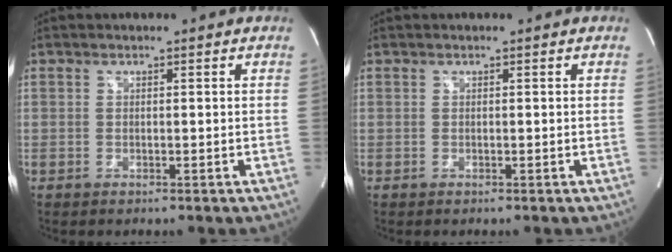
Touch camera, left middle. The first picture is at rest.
{"total": 0.0}